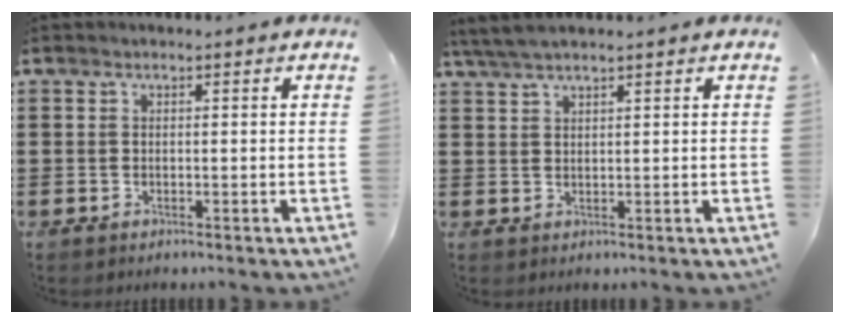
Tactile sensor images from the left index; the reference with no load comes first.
{"total": 3.0, "force": [2.5, 0.2, 1.7], "torque": [-0.038, 0.004, 0.047]}